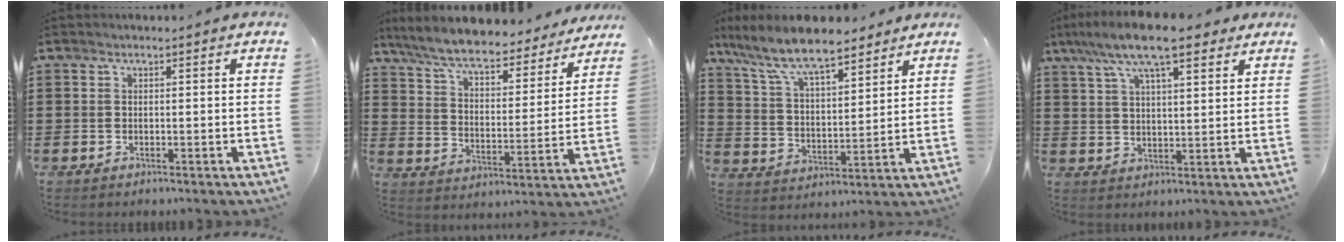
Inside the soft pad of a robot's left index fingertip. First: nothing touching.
{"total": 8.1, "force": [7.3, 0.8, 3.3], "torque": [-0.095, -0.044, 0.125]}
{"total": 9.9, "force": [8.4, 2.2, 4.8], "torque": [-0.125, -0.033, 0.148]}
{"total": 10.9, "force": [7.6, 2.7, 7.2], "torque": [-0.151, -0.006, 0.135]}